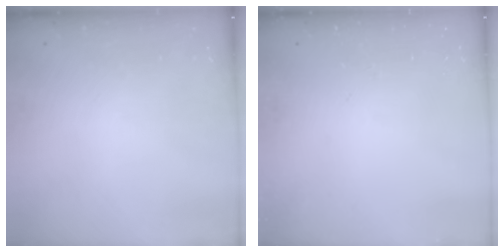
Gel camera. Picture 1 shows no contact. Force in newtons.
{"total": 0.0}